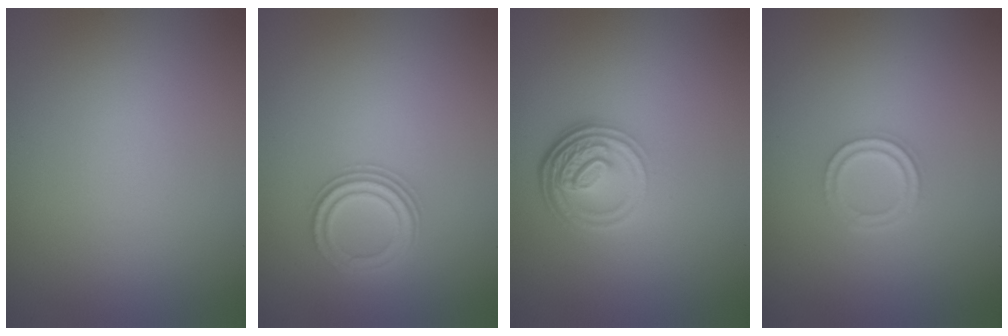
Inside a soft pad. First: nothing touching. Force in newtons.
{"total": 2.2, "press": 2.1, "slide": 0.7}
{"total": 4.7, "press": 3.5, "slide": 3.2}
{"total": 2.0, "press": 1.9, "slide": 0.4}